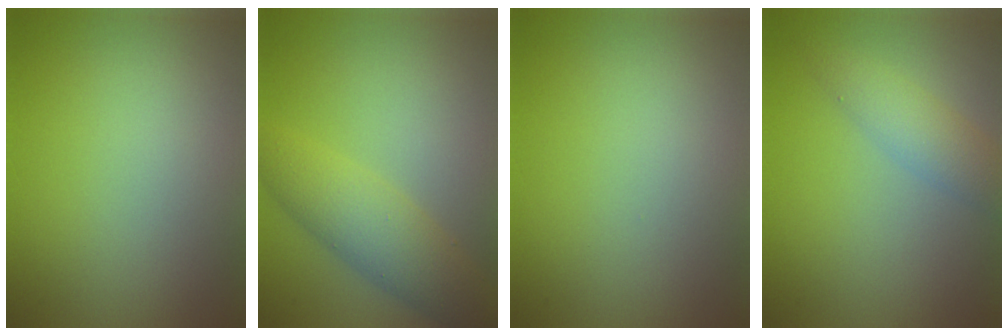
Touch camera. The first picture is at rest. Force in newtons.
{"total": 5.0, "press": 5.0, "slide": 0.1}
{"total": 0.0}
{"total": 3.0, "press": 3.0, "slide": 0.1}